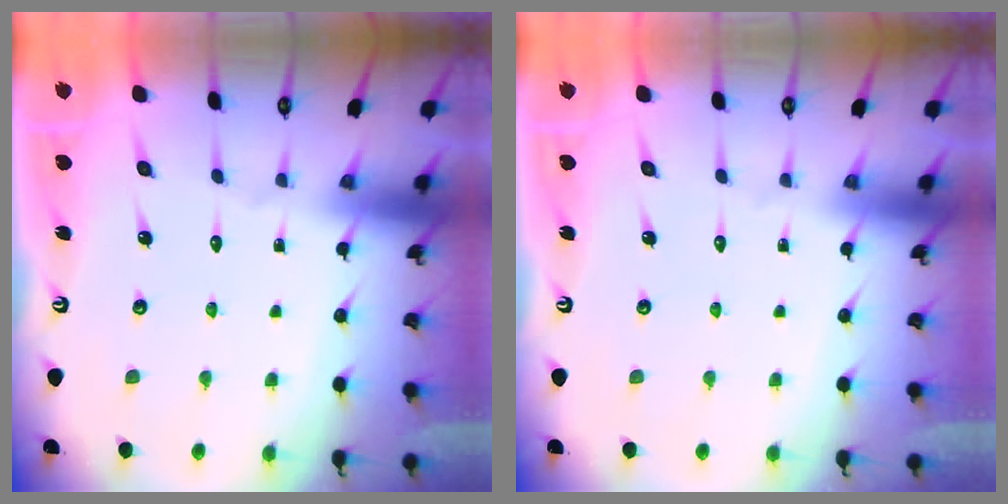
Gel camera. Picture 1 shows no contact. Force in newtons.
{"total": 0.0}